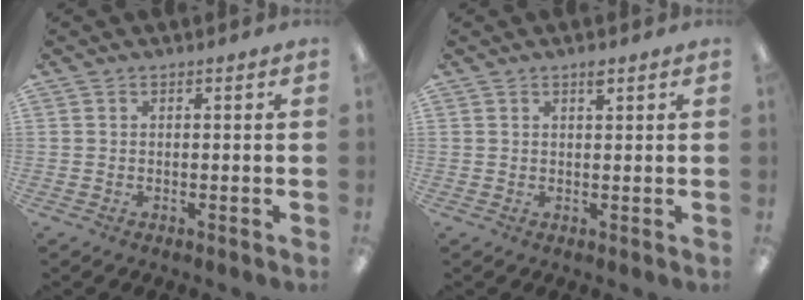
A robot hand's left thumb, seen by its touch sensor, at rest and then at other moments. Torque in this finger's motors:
{"motor_torque": [0.08, 0.03, 0.12, 0.01, 0.00]}